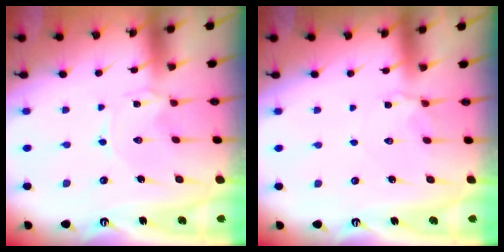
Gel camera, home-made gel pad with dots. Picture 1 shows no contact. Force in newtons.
{"total": 2.8, "press": 2.7, "slide": 0.5}